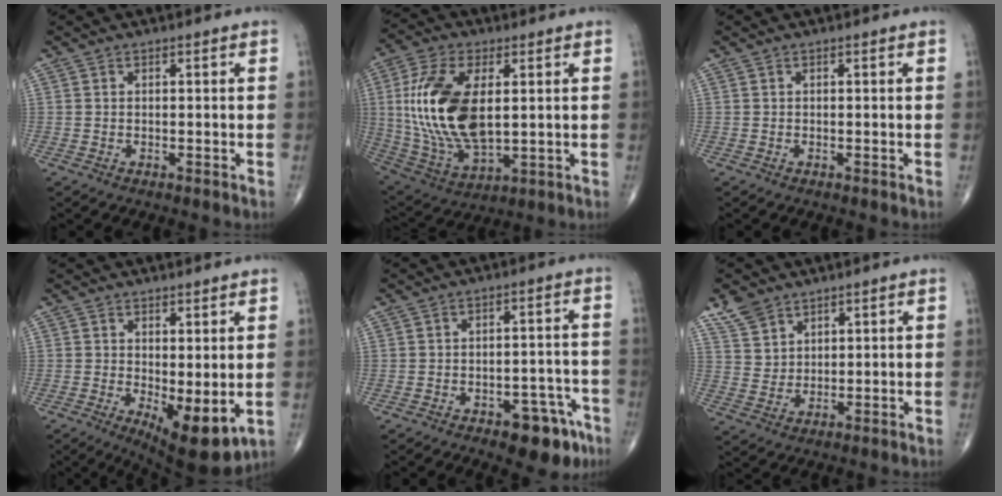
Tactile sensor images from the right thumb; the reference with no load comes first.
{"total": 20.1, "force": [2.5, 10.2, 17.1], "torque": [-0.352, -0.018, 0.054]}
{"total": 0.0}
{"total": 9.1, "force": [-1.0, 3.5, 8.3], "torque": [-0.118, -0.024, -0.003]}
{"total": 9.4, "force": [-5.4, 4.5, 6.2], "torque": [-0.053, 0.042, -0.066]}
{"total": 5.7, "force": [4.2, 3.5, 1.7], "torque": [-0.021, -0.019, 0.090]}